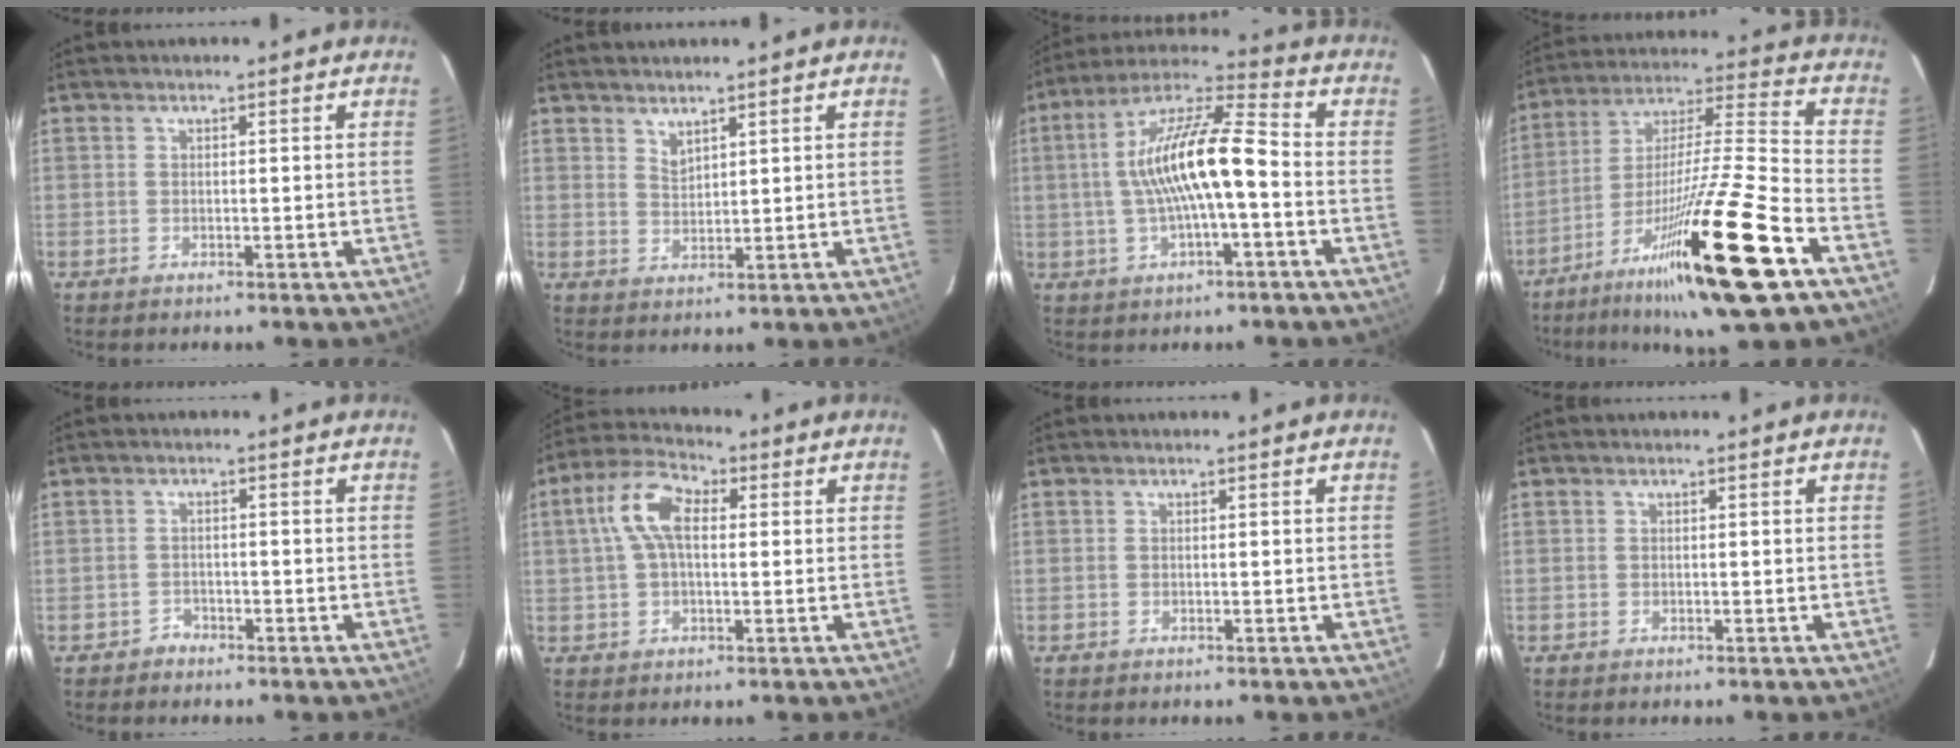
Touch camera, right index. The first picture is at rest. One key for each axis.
{"total": 2.5, "fx": 2.2, "fy": 0.7, "fz": 0.9, "tx": -0.014, "ty": 0.001, "tz": 0.040}
{"total": 14.4, "fx": -1.4, "fy": 3.1, "fz": 14.0, "tx": -0.259, "ty": 0.021, "tz": -0.027}
{"total": 24.9, "fx": -14.4, "fy": 1.4, "fz": 20.3, "tx": -0.366, "ty": -0.043, "tz": -0.243}
{"total": 1.8, "fx": -1.3, "fy": 1.2, "fz": -0.3, "tx": 0.004, "ty": 0.010, "tz": -0.022}
{"total": 9.1, "fx": 1.6, "fy": 4.8, "fz": 7.5, "tx": -0.155, "ty": 0.027, "tz": 0.027}
{"total": 0.0}
{"total": 0.0}